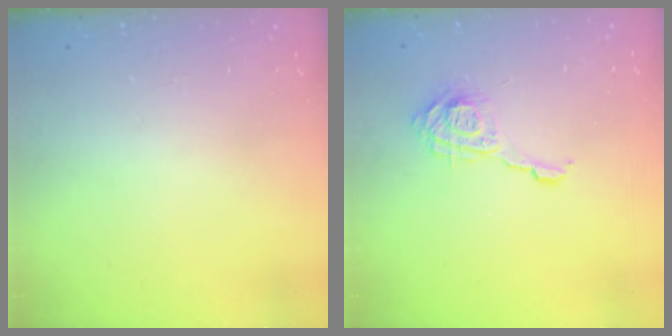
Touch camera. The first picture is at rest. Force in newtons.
{"total": 11.8, "press": 11.7, "slide": 1.4}